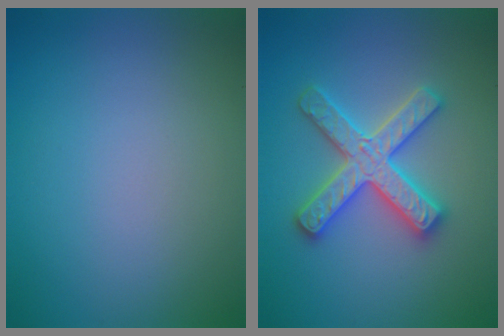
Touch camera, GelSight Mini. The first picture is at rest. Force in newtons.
{"total": 5.0, "press": 4.9, "slide": 0.8}